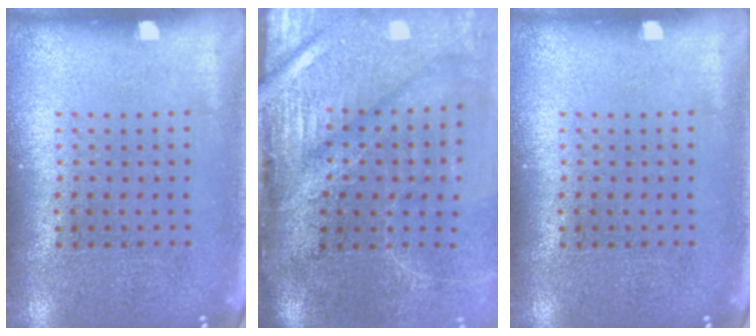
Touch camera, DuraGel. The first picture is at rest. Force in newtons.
{"total": 4.5, "press": 3.7, "slide": 2.5}
{"total": 0.0}